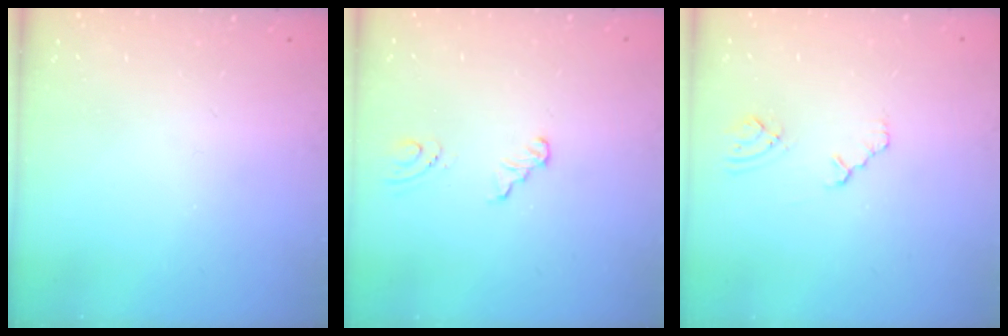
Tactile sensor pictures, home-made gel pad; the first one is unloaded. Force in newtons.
{"total": 2.7, "press": 2.3, "slide": 1.5}
{"total": 2.4, "press": 2.3, "slide": 0.4}